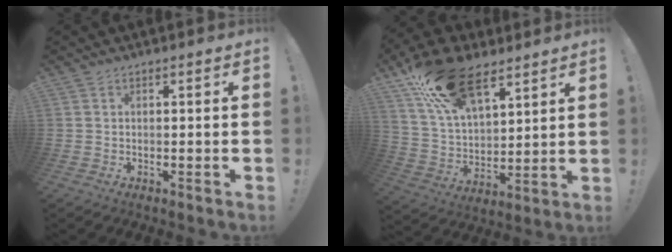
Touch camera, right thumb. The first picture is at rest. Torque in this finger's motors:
{"motor_torque": [0.10, 2.88, 1.69, 1.08, 0.18]}